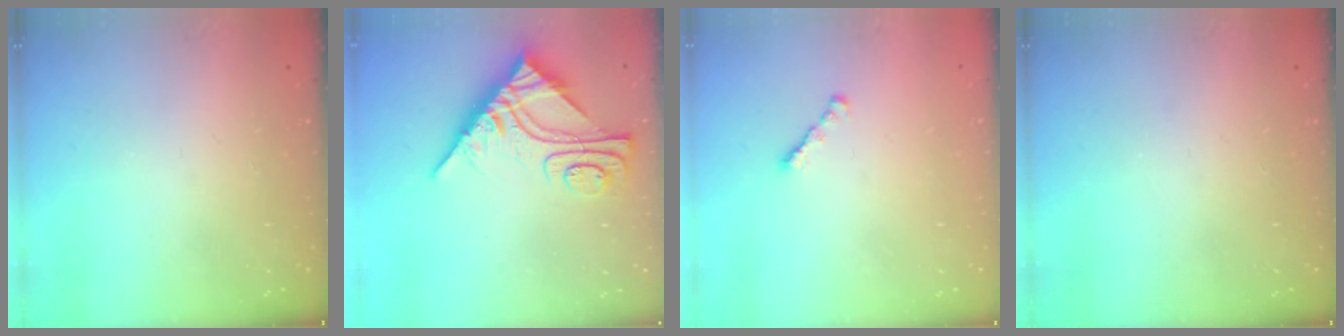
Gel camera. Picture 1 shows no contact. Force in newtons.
{"total": 10.6, "press": 10.5, "slide": 1.0}
{"total": 1.8, "press": 1.7, "slide": 0.6}
{"total": 0.0}